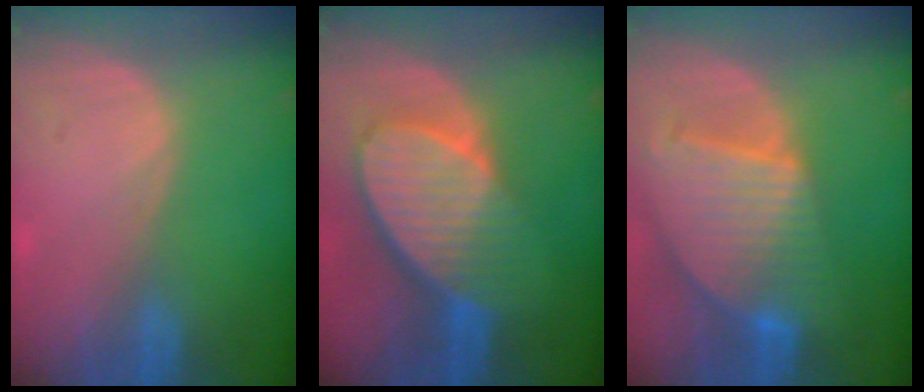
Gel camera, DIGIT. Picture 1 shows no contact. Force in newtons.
{"total": 10.0, "press": 8.7, "slide": 4.8}
{"total": 9.6, "press": 8.3, "slide": 4.8}